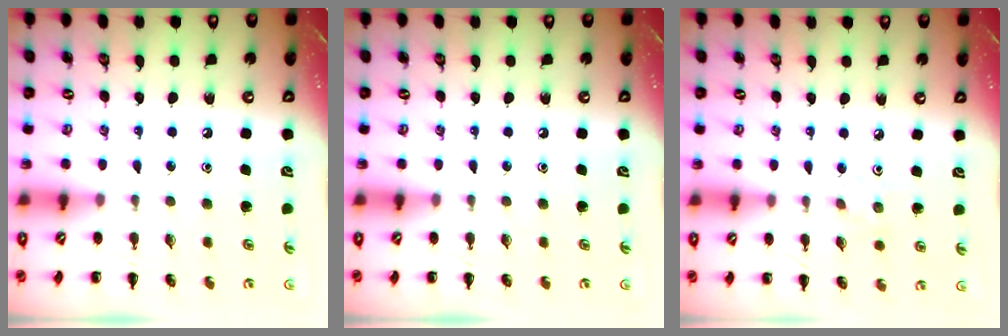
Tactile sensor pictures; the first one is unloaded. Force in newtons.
{"total": 0.0}
{"total": 2.5, "press": 2.3, "slide": 0.9}